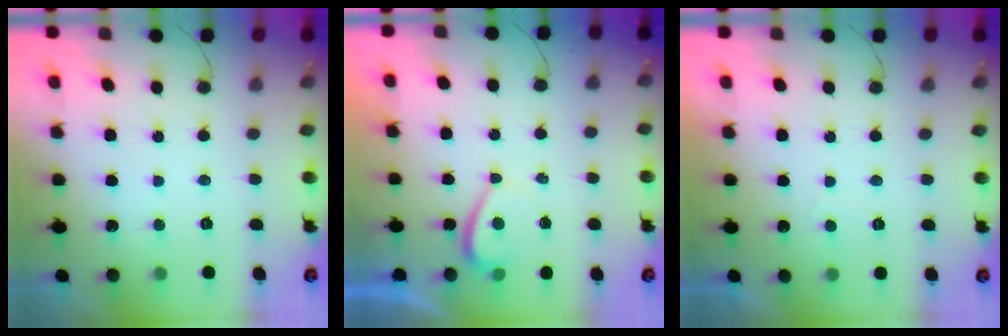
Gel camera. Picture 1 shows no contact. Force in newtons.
{"total": 2.0, "press": 1.9, "slide": 0.6}
{"total": 1.4, "press": 1.1, "slide": 0.8}